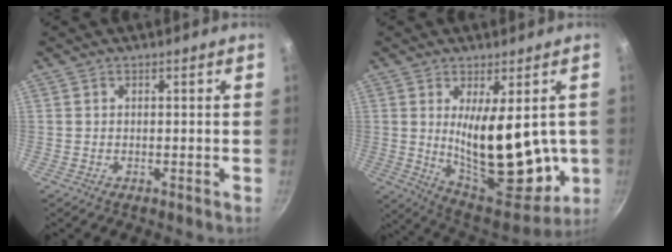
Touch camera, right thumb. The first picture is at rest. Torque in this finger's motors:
{"motor_torque": [1.01, 3.04, 1.96, -0.09, 0.50]}